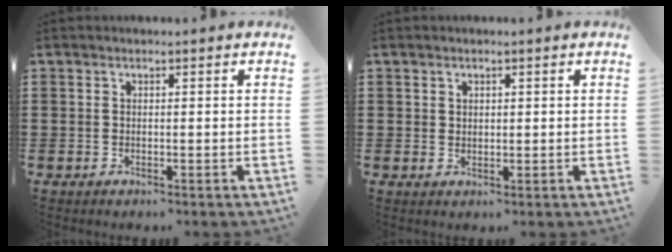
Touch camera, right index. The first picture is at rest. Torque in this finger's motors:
{"motor_torque": [-0.08, 0.56, -0.06, -0.01]}